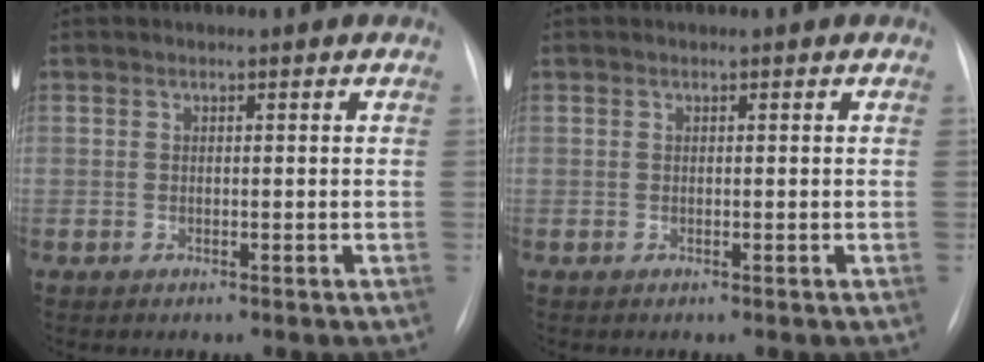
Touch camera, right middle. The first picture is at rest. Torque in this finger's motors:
{"motor_torque": [0.32, -0.20, 0.05, 0.01]}